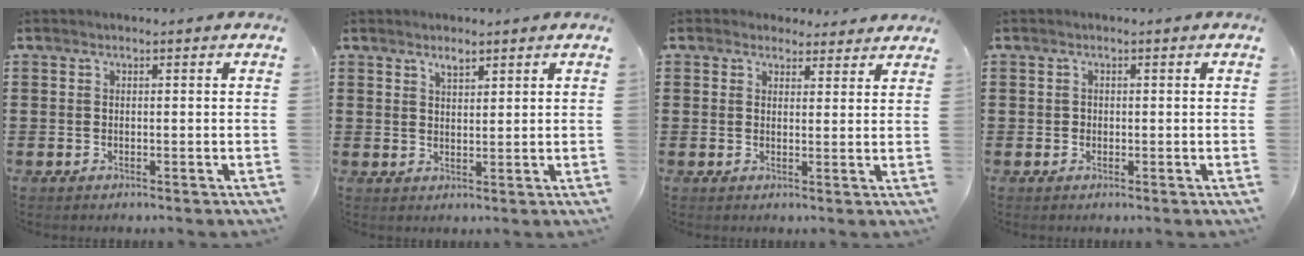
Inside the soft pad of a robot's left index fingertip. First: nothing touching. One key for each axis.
{"total": 1.9, "fx": 1.5, "fy": 0.7, "fz": 0.9, "tx": -0.014, "ty": -0.001, "tz": 0.026}
{"total": 2.6, "fx": 2.3, "fy": 1.3, "fz": 0.2, "tx": -0.005, "ty": -0.002, "tz": 0.042}
{"total": 0.8, "fx": -0.1, "fy": 0.8, "fz": 0.2, "tx": -0.007, "ty": 0.004, "tz": -0.002}